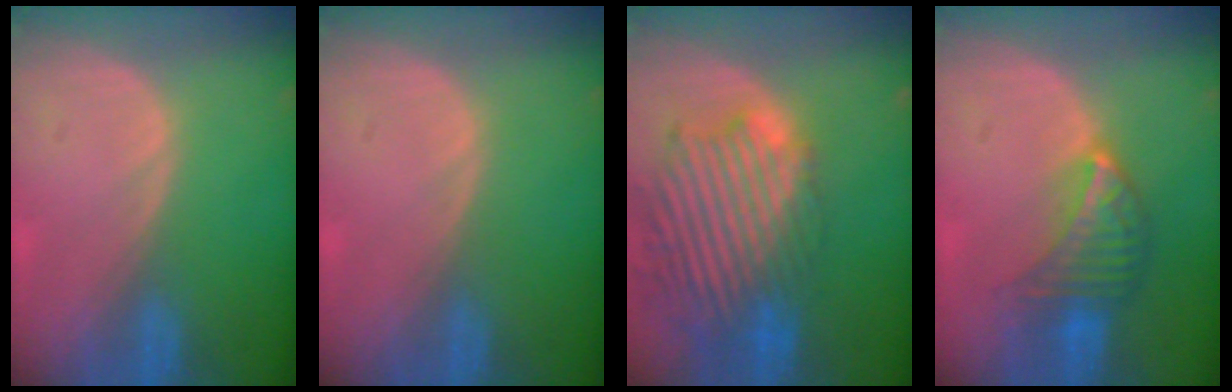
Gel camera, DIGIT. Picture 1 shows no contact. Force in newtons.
{"total": 0.0}
{"total": 14.0, "press": 11.8, "slide": 7.4}
{"total": 7.1, "press": 6.5, "slide": 3.0}